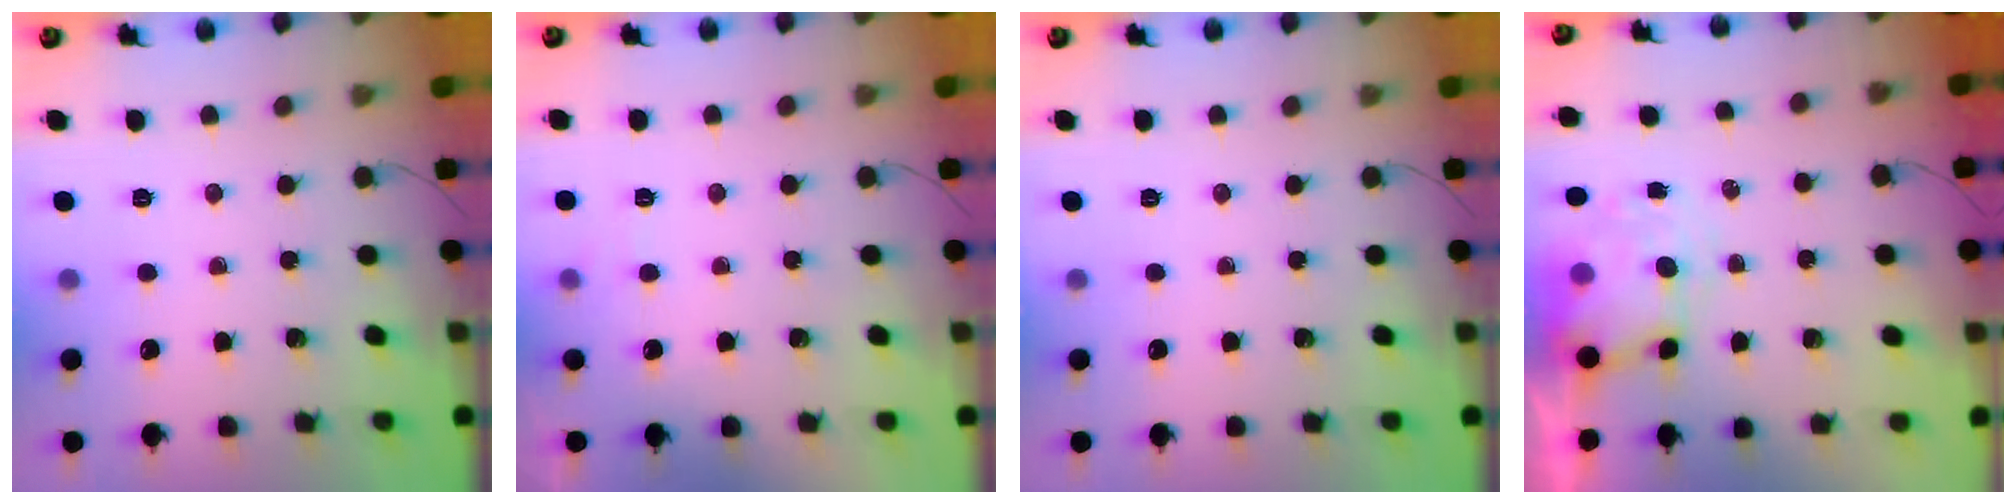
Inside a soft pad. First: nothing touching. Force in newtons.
{"total": 3.0, "press": 2.6, "slide": 1.6}
{"total": 0.0}
{"total": 4.8, "press": 4.6, "slide": 1.0}